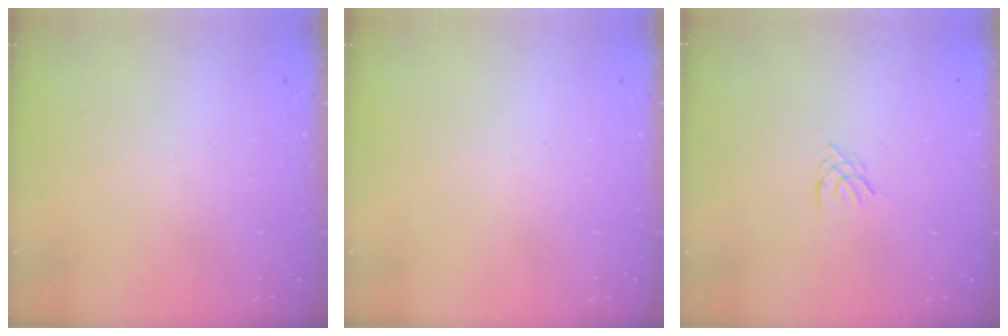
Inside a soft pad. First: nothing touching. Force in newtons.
{"total": 0.0}
{"total": 2.1, "press": 2.0, "slide": 0.4}